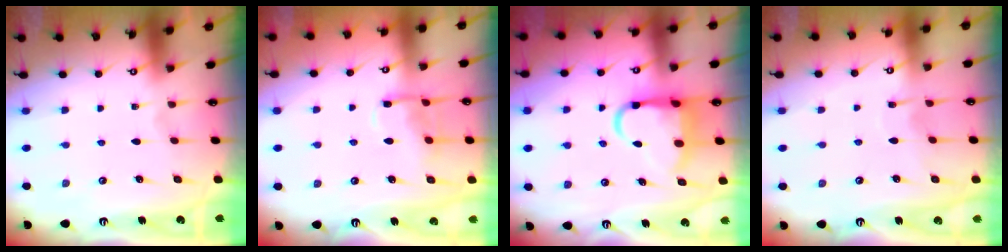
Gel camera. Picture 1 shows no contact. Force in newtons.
{"total": 8.8, "press": 8.8, "slide": 0.8}
{"total": 10.9, "press": 10.8, "slide": 1.4}
{"total": 6.7, "press": 6.7, "slide": 0.1}